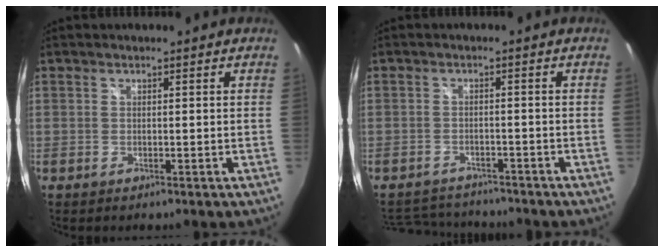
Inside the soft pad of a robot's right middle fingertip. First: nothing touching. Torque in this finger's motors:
{"motor_torque": [-0.52, -0.40, -0.08, -0.04]}